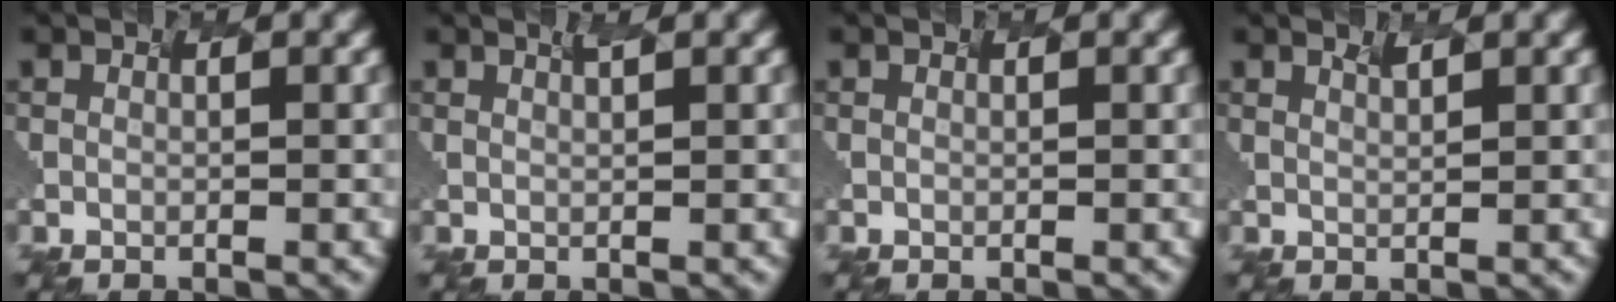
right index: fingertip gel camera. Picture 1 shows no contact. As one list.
[{"total": 0.8, "force": [0.0, -0.7, -0.4], "torque": [-0.005, -0.004, 0.023]}, {"total": 0.0}, {"total": 0.8, "force": [-0.1, -0.7, -0.3], "torque": [-0.009, -0.008, 0.028]}]